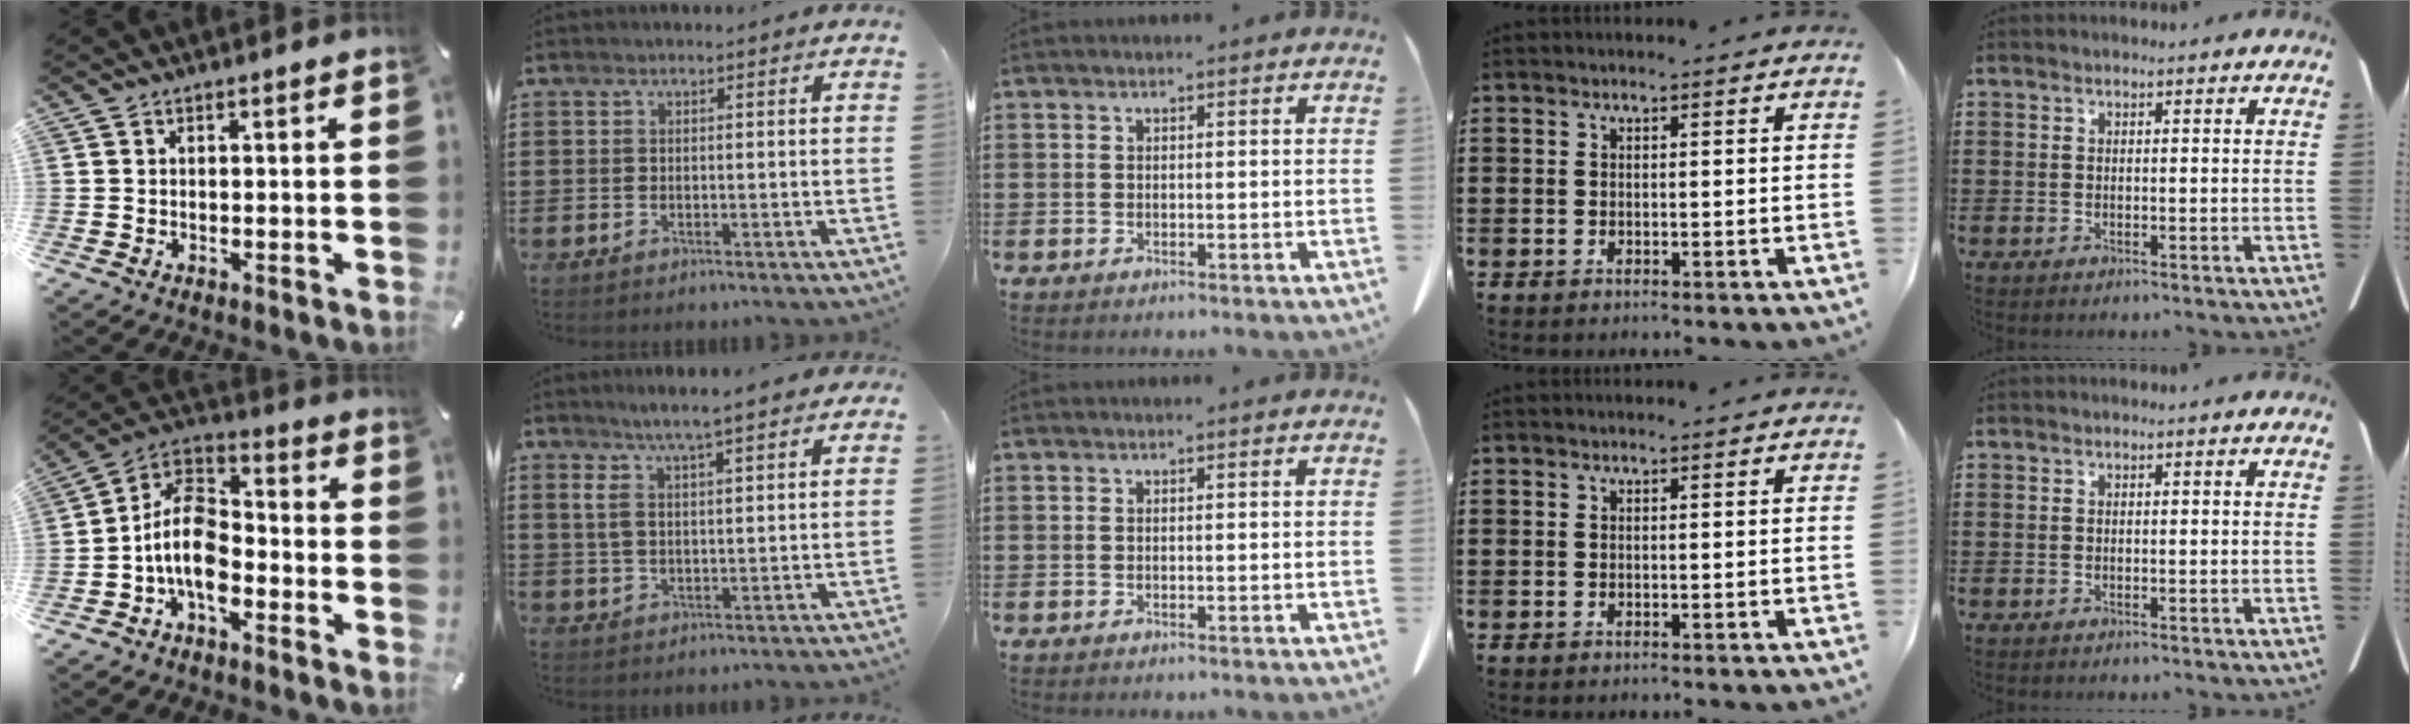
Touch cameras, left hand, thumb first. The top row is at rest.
{"thumb": {"total": 12.3, "force": [-5.2, 7.7, 8.1], "torque": [-0.179, 0.019, -0.102]}, "index": {"total": 6.1, "force": [4.0, 1.4, 4.4], "torque": [-0.097, 0.002, 0.068]}}